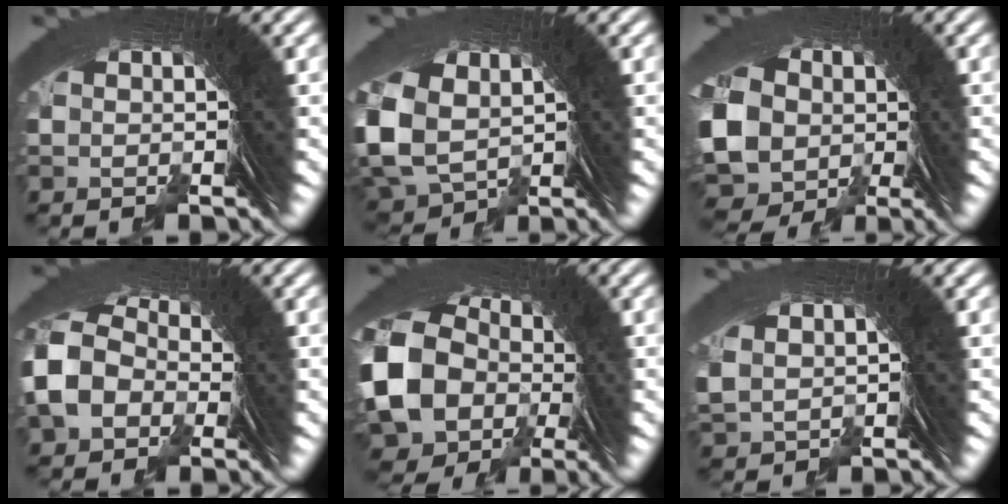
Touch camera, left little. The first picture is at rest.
{"total": 9.6, "force": [-1.6, 8.5, 4.2], "torque": [-0.116, -0.035, -0.013]}
{"total": 14.6, "force": [-2.8, 12.8, 6.3], "torque": [-0.173, -0.065, -0.031]}
{"total": 6.4, "force": [0.6, 5.4, 3.4], "torque": [-0.094, 0.009, 0.003]}
{"total": 13.0, "force": [-1.3, 10.3, 7.8], "torque": [-0.177, -0.051, -0.003]}
{"total": 1.0, "force": [0.5, 0.8, 0.3], "torque": [-0.011, -0.010, 0.023]}